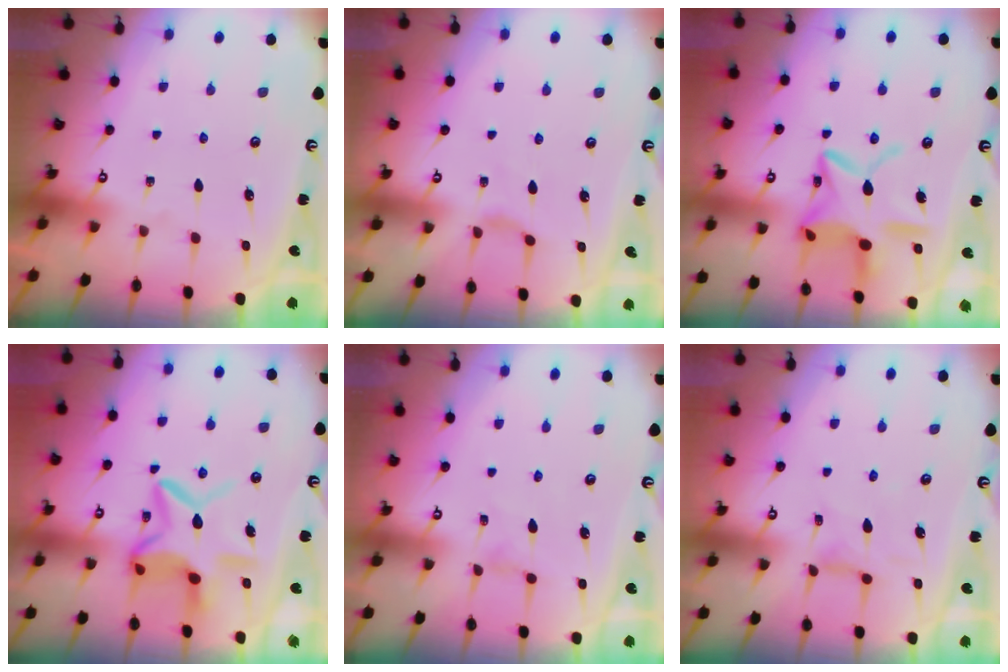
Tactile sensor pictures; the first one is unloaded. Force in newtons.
{"total": 2.7, "press": 2.6, "slide": 0.6}
{"total": 16.1, "press": 16.1, "slide": 1.1}
{"total": 12.9, "press": 12.9, "slide": 1.2}
{"total": 0.0}
{"total": 2.1, "press": 2.0, "slide": 0.4}